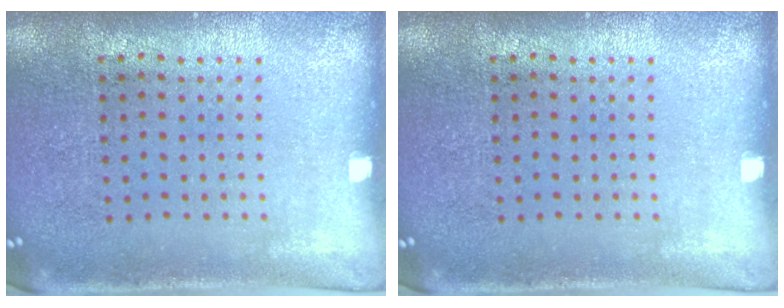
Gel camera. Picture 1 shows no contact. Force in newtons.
{"total": 0.0}